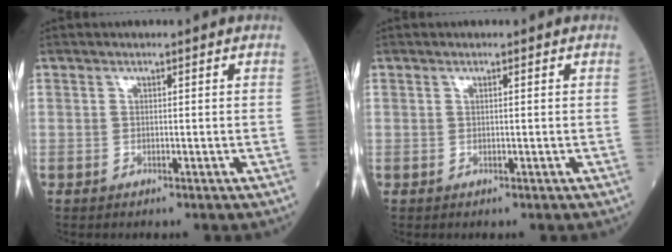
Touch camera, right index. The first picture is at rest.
{"total": 0.0}